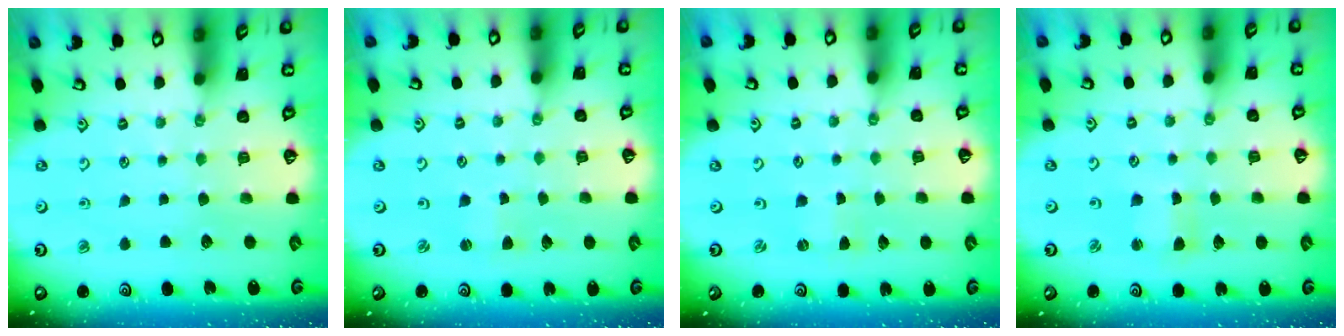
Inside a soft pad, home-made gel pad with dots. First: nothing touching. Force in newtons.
{"total": 0.7, "press": 0.7, "slide": 0.1}
{"total": 0.5, "press": 0.4, "slide": 0.3}
{"total": 2.2, "press": 2.2, "slide": 0.3}